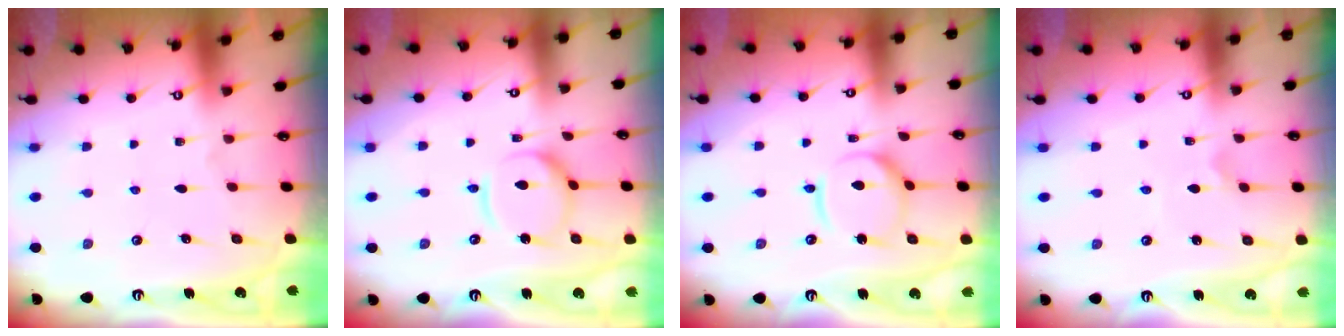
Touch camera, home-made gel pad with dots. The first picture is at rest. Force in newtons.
{"total": 11.1, "press": 11.1, "slide": 1.0}
{"total": 9.8, "press": 9.7, "slide": 1.0}
{"total": 1.5, "press": 1.4, "slide": 0.4}